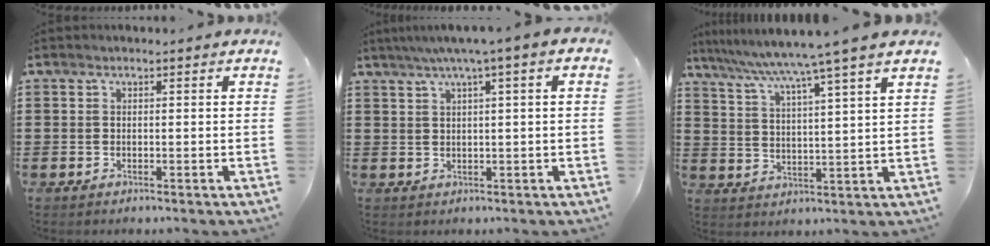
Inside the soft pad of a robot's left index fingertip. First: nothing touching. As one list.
[{"total": 3.4, "force": [1.2, -0.2, 3.2], "torque": [-0.061, -0.002, 0.017]}, {"total": 6.2, "force": [5.1, -1.6, 3.1], "torque": [-0.081, -0.039, 0.079]}]